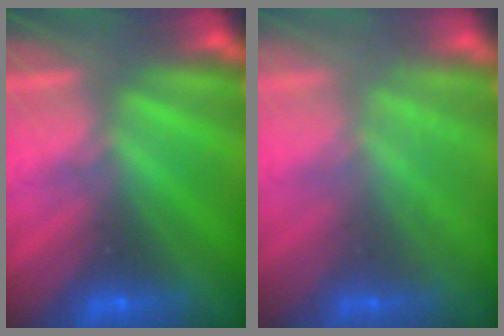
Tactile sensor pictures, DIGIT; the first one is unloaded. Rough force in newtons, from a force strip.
{"total": 1.8}